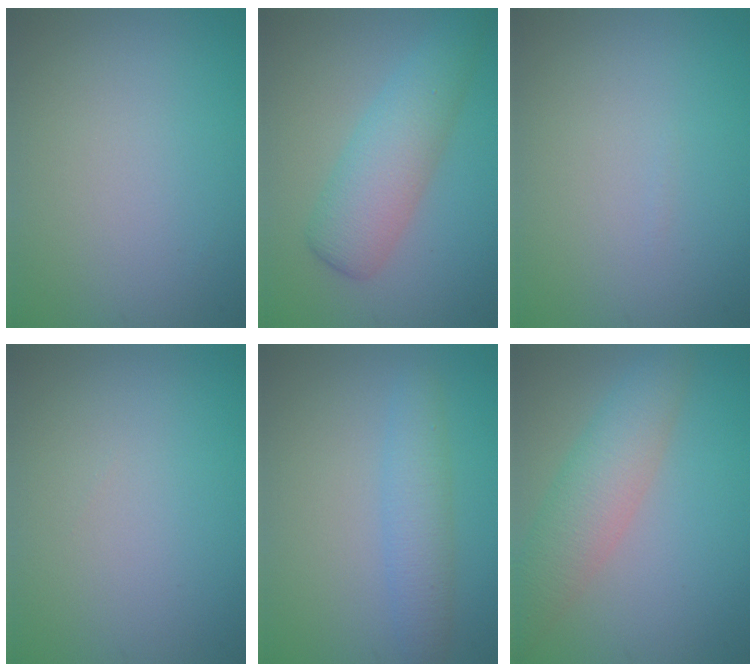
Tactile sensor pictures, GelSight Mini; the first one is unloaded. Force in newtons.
{"total": 5.0, "press": 5.0, "slide": 0.3}
{"total": 0.0}
{"total": 0.0}
{"total": 2.9, "press": 2.9, "slide": 0.1}
{"total": 4.7, "press": 4.7, "slide": 0.2}